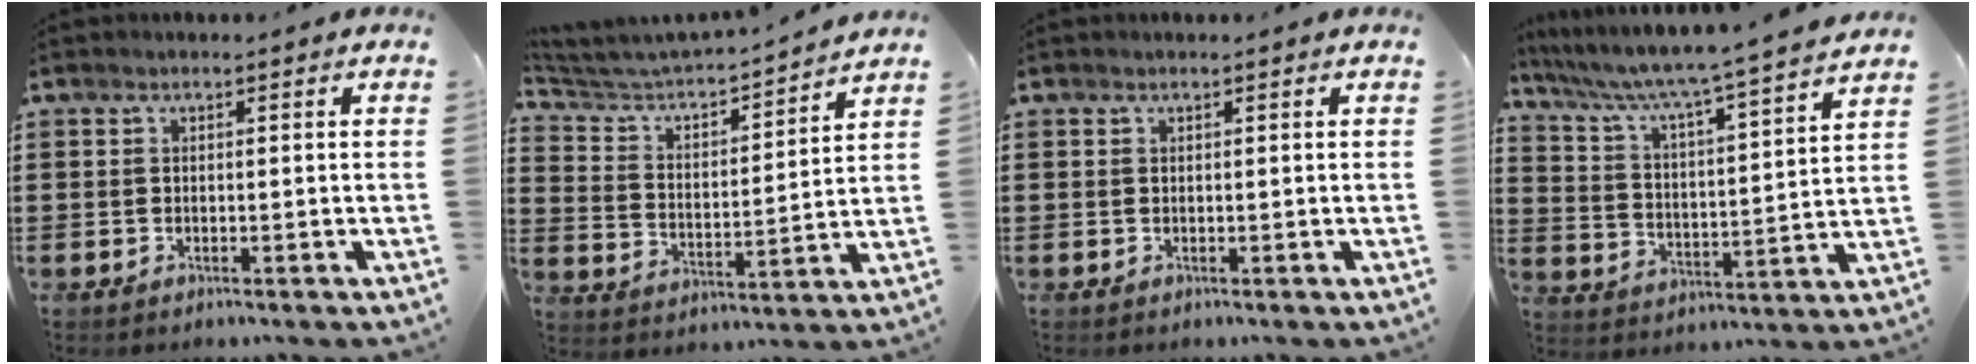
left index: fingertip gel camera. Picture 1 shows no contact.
{"total": 3.9, "force": [3.7, 0.9, 0.9], "torque": [-0.042, -0.033, 0.051]}
{"total": 0.0}
{"total": 4.6, "force": [4.0, -0.7, 2.1], "torque": [-0.062, -0.045, 0.054]}